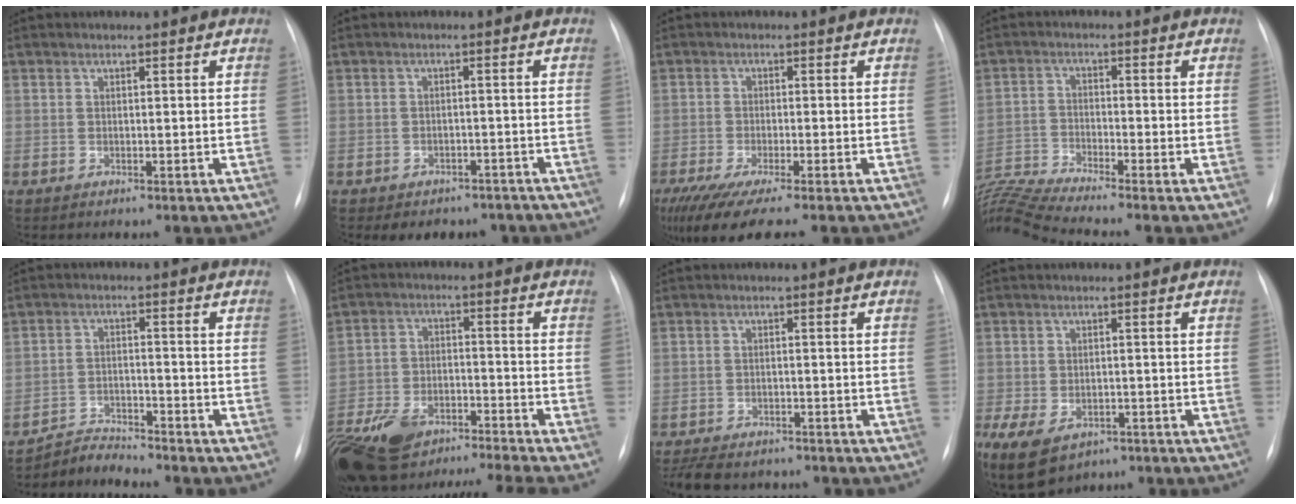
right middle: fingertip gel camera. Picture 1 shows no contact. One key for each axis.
{"total": 7.1, "fx": -5.8, "fy": 4.0, "fz": 1.4, "tx": -0.009, "ty": 0.019, "tz": -0.063}
{"total": 10.4, "fx": -7.9, "fy": 1.1, "fz": 6.7, "tx": -0.108, "ty": -0.023, "tz": -0.132}
{"total": 12.0, "fx": -11.0, "fy": -1.7, "fz": 4.3, "tx": -0.105, "ty": 0.000, "tz": -0.205}
{"total": 4.3, "fx": -4.2, "fy": -0.3, "fz": -0.9, "tx": 0.017, "ty": -0.010, "tz": -0.072}
{"total": 14.4, "fx": -12.1, "fy": 2.2, "fz": 7.6, "tx": -0.156, "ty": 0.007, "tz": -0.214}
{"total": 10.8, "fx": -9.2, "fy": 4.1, "fz": 3.8, "tx": -0.078, "ty": -0.004, "tz": -0.125}
{"total": 14.2, "fx": -7.6, "fy": 9.6, "fz": 7.2, "tx": -0.188, "ty": -0.008, "tz": -0.102}